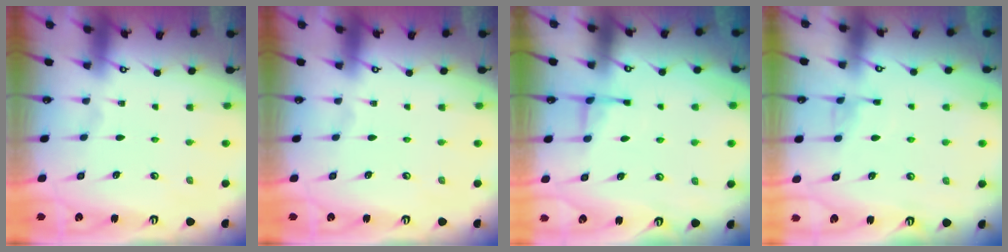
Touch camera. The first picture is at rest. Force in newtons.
{"total": 0.0}
{"total": 3.6, "press": 3.5, "slide": 0.7}
{"total": 6.6, "press": 6.6, "slide": 0.8}